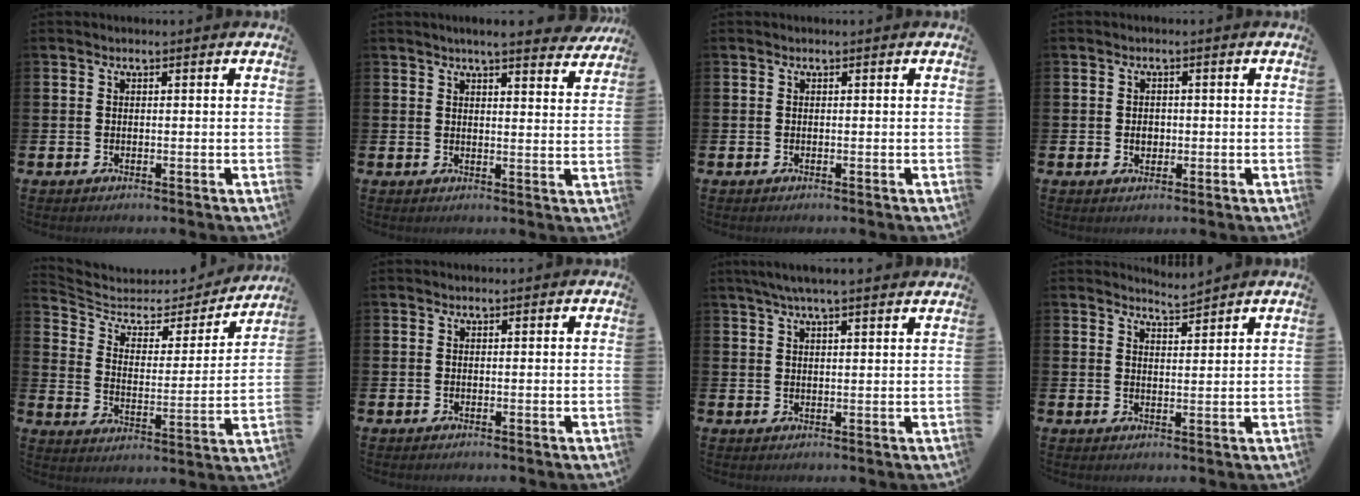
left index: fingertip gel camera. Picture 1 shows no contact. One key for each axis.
{"total": 5.1, "fx": 4.8, "fy": 0.0, "fz": 1.8, "tx": -0.031, "ty": -0.024, "tz": 0.081}
{"total": 0.0}
{"total": 1.8, "fx": 0.0, "fy": 1.5, "fz": 1.0, "tx": 0.001, "ty": -0.001, "tz": -0.007}
{"total": 5.7, "fx": 4.6, "fy": 2.8, "fz": 1.8, "tx": -0.057, "ty": -0.042, "tz": 0.070}
{"total": 0.0}
{"total": 4.6, "fx": 4.0, "fy": 0.2, "fz": 2.3, "tx": -0.048, "ty": -0.006, "tz": 0.071}
{"total": 3.8, "fx": 3.8, "fy": -0.3, "fz": -0.2, "tx": -0.001, "ty": -0.024, "tz": 0.068}